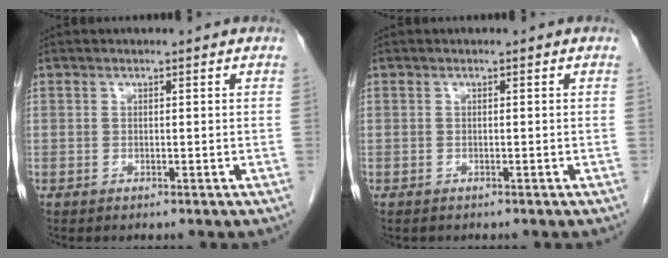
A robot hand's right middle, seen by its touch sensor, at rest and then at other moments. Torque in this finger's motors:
{"motor_torque": [0.78, -0.74, 0.09, 0.09]}